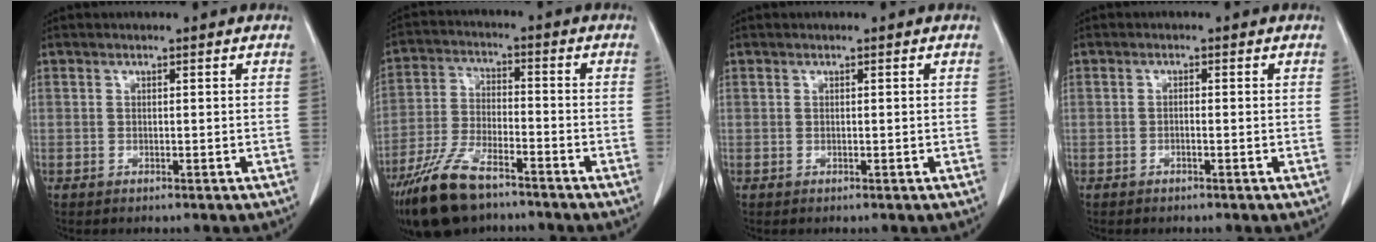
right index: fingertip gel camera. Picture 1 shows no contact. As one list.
[{"total": 13.4, "force": [-9.5, 4.7, 8.1], "torque": [-0.171, -0.017, -0.177]}, {"total": 0.0}, {"total": 1.0, "force": [-0.3, 0.4, 0.9], "torque": [-0.018, 0.003, -0.006]}]